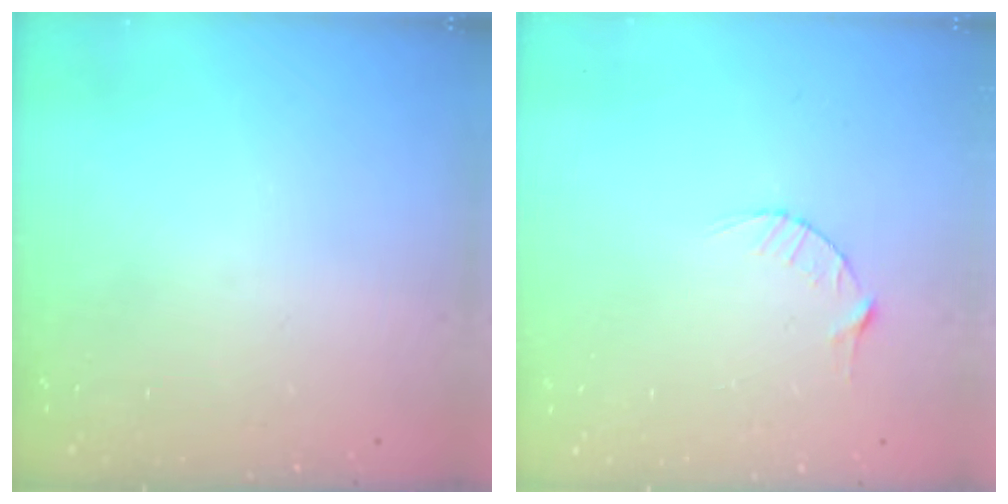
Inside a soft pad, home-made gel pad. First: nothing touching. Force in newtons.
{"total": 3.4, "press": 3.4, "slide": 0.4}